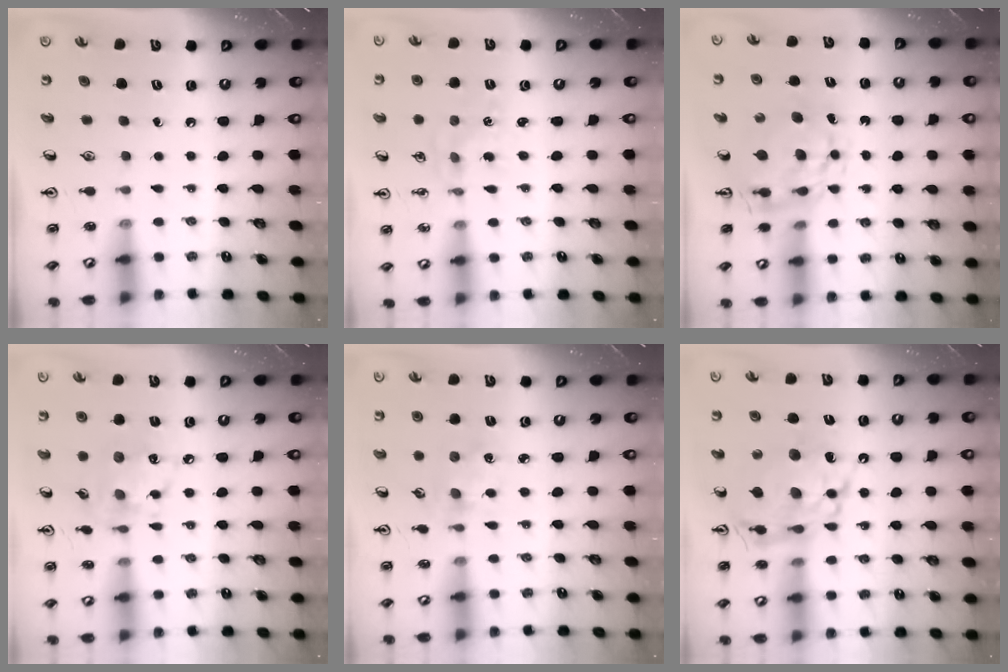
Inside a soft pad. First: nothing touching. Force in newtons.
{"total": 0.7, "press": 0.6, "slide": 0.2}
{"total": 8.1, "press": 8.1, "slide": 0.6}
{"total": 10.1, "press": 10.1, "slide": 0.6}
{"total": 1.2, "press": 1.2, "slide": 0.2}
{"total": 14.4, "press": 14.3, "slide": 1.6}